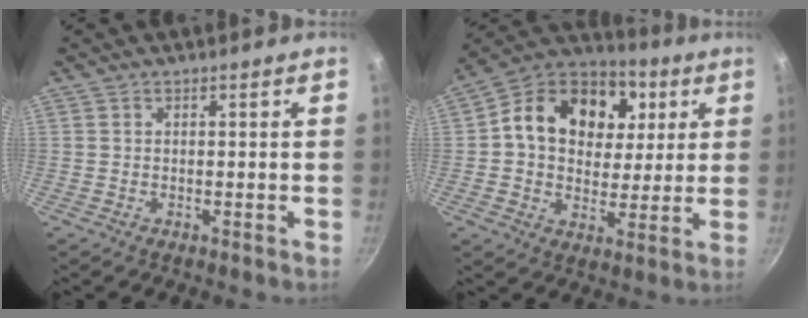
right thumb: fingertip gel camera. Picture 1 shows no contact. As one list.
[{"total": 19.7, "force": [5.2, 15.0, 11.8], "torque": [-0.184, 0.011, 0.071]}]